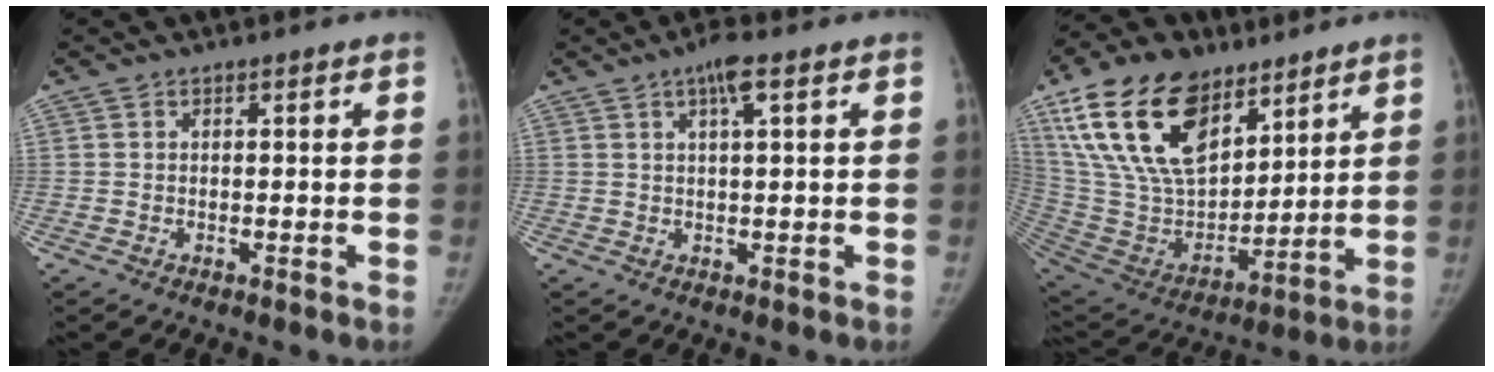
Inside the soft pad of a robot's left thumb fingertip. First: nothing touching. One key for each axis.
{"total": 4.1, "fx": 2.0, "fy": 0.6, "fz": 3.5, "tx": -0.064, "ty": 0.000, "tz": 0.034}
{"total": 25.5, "fx": 14.5, "fy": 14.1, "fz": 15.6, "tx": -0.285, "ty": -0.035, "tz": 0.274}